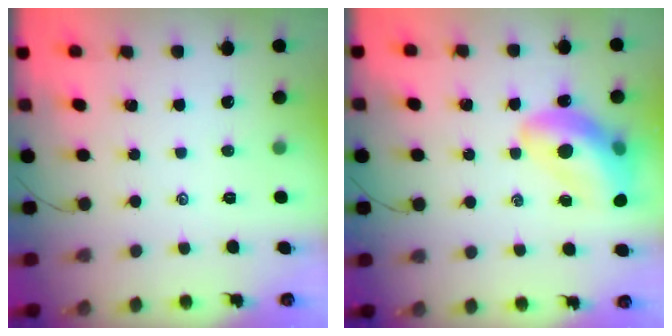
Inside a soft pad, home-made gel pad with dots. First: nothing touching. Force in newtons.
{"total": 18.1, "press": 17.6, "slide": 4.3}